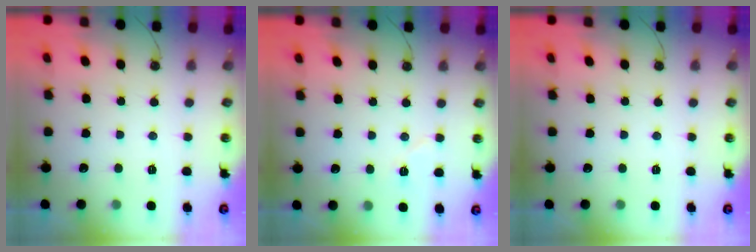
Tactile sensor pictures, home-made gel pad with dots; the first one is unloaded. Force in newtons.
{"total": 5.2, "press": 4.9, "slide": 1.7}
{"total": 0.0}